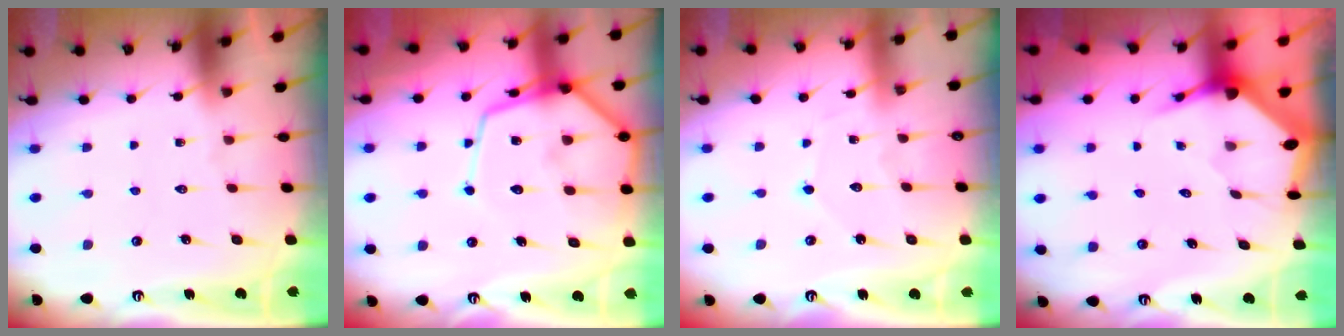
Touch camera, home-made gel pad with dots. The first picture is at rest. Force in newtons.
{"total": 15.8, "press": 15.7, "slide": 1.5}
{"total": 3.5, "press": 3.5, "slide": 0.2}
{"total": 3.5, "press": 3.5, "slide": 0.4}